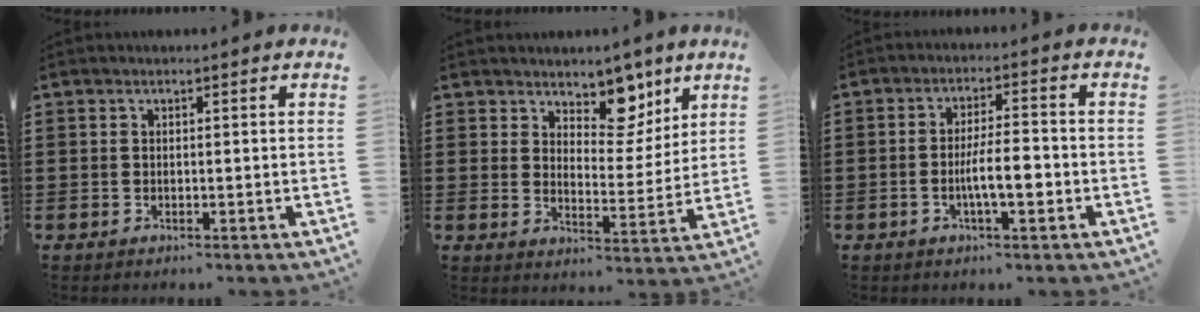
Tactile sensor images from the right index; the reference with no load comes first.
{"total": 7.8, "force": [6.1, 4.3, 2.2], "torque": [-0.056, -0.039, 0.107]}
{"total": 6.2, "force": [-1.7, 1.6, 5.8], "torque": [-0.105, 0.005, -0.032]}